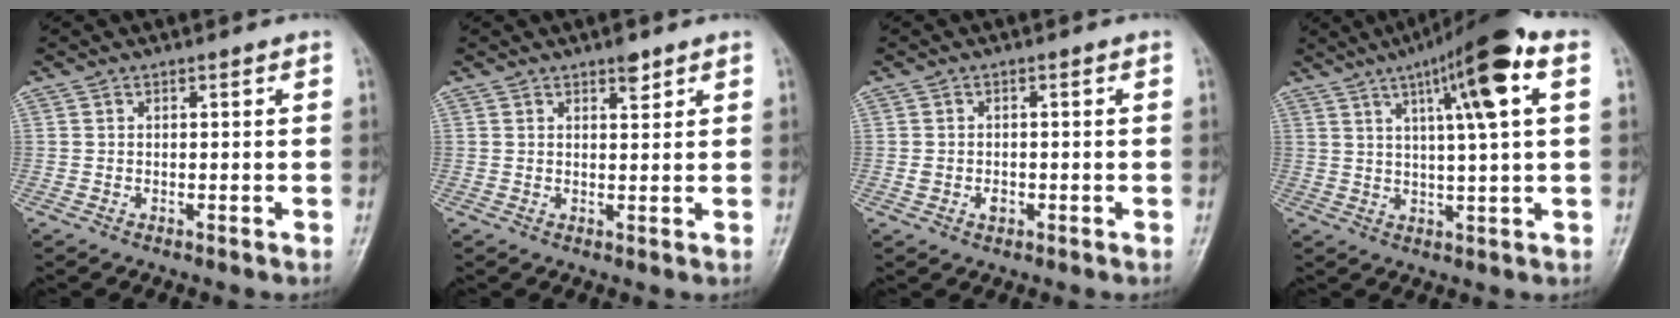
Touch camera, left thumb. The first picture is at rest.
{"total": 2.5, "force": [1.8, 0.9, 1.5], "torque": [-0.016, -0.011, 0.028]}
{"total": 2.2, "force": [-0.6, 1.7, 1.3], "torque": [-0.016, 0.004, -0.007]}
{"total": 14.5, "force": [5.7, 1.9, 13.2], "torque": [-0.209, 0.006, 0.086]}